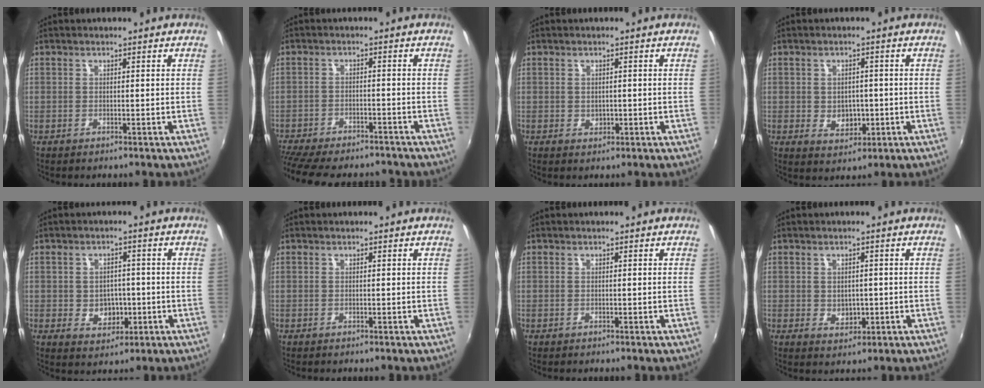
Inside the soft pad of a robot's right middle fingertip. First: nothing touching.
{"total": 15.8, "force": [-13.5, 4.7, 6.8], "torque": [-0.155, -0.025, -0.198]}
{"total": 1.1, "force": [0.0, 1.0, 0.5], "torque": [-0.004, 0.001, 0.001]}
{"total": 4.6, "force": [-0.7, 3.6, 2.7], "torque": [-0.046, -0.002, -0.004]}
{"total": 5.3, "force": [-1.0, 4.3, 2.8], "torque": [-0.050, 0.004, -0.004]}
{"total": 0.0}
{"total": 0.0}
{"total": 3.0, "force": [-0.2, 2.4, 1.7], "torque": [-0.027, -0.001, 0.001]}